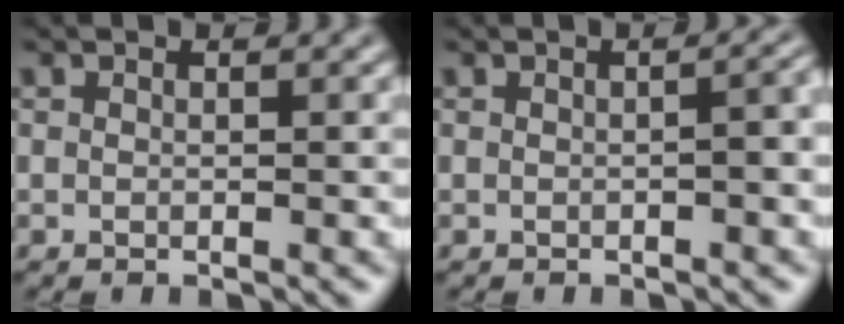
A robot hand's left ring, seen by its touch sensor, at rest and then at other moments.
{"total": 2.1, "force": [-0.3, 0.8, 2.0], "torque": [-0.015, 0.008, 0.001]}